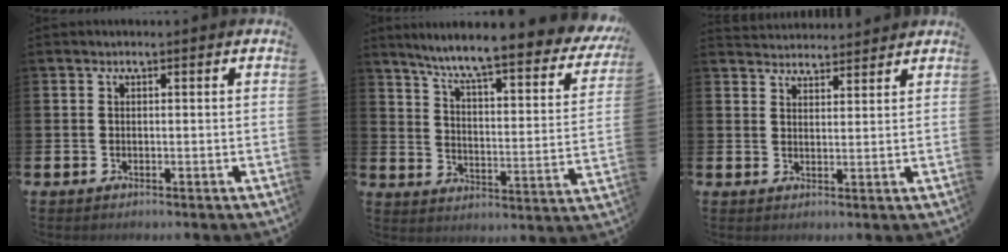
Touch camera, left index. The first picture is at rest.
{"total": 7.7, "force": [6.6, 0.5, 3.9], "torque": [-0.099, -0.056, 0.104]}
{"total": 3.5, "force": [3.4, 0.6, -0.3], "torque": [-0.001, -0.016, 0.064]}